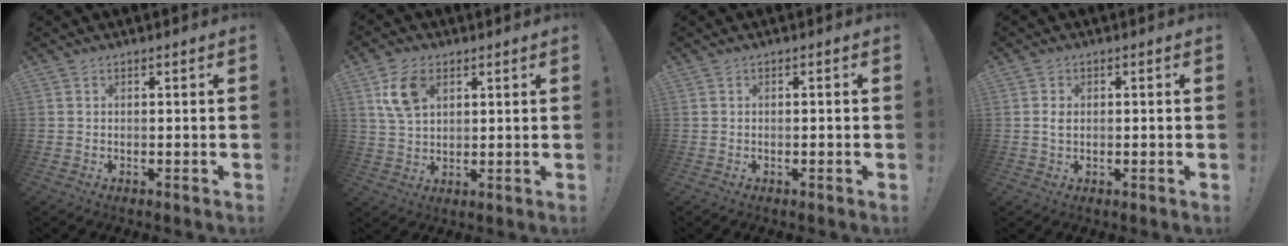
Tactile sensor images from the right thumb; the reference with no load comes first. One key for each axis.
{"total": 9.6, "fx": 4.2, "fy": 6.0, "fz": 6.1, "tx": -0.116, "ty": 0.003, "tz": 0.082}
{"total": 0.7, "fx": -0.6, "fy": 0.1, "fz": 0.5, "tx": -0.012, "ty": 0.002, "tz": -0.010}
{"total": 2.0, "fx": -0.1, "fy": 1.3, "fz": 1.5, "tx": -0.023, "ty": 0.003, "tz": -0.002}